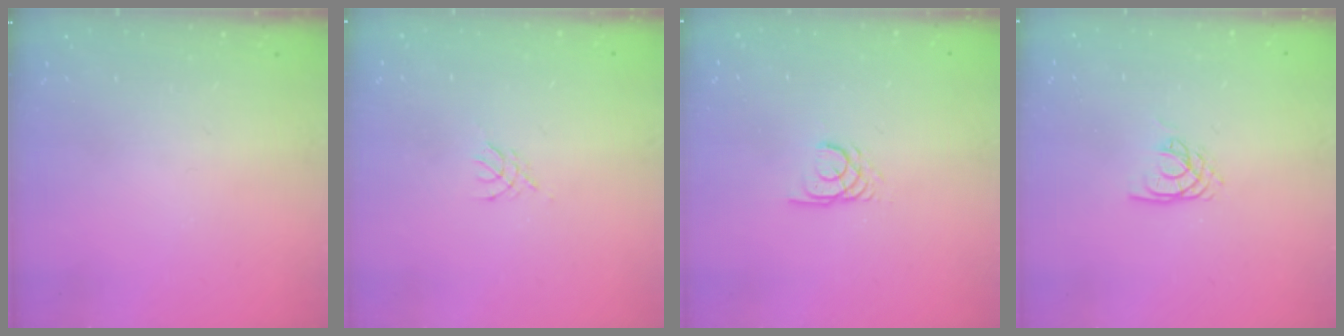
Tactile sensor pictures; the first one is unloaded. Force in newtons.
{"total": 2.8, "press": 2.7, "slide": 0.6}
{"total": 2.7, "press": 2.7, "slide": 0.1}
{"total": 4.2, "press": 4.2, "slide": 0.0}